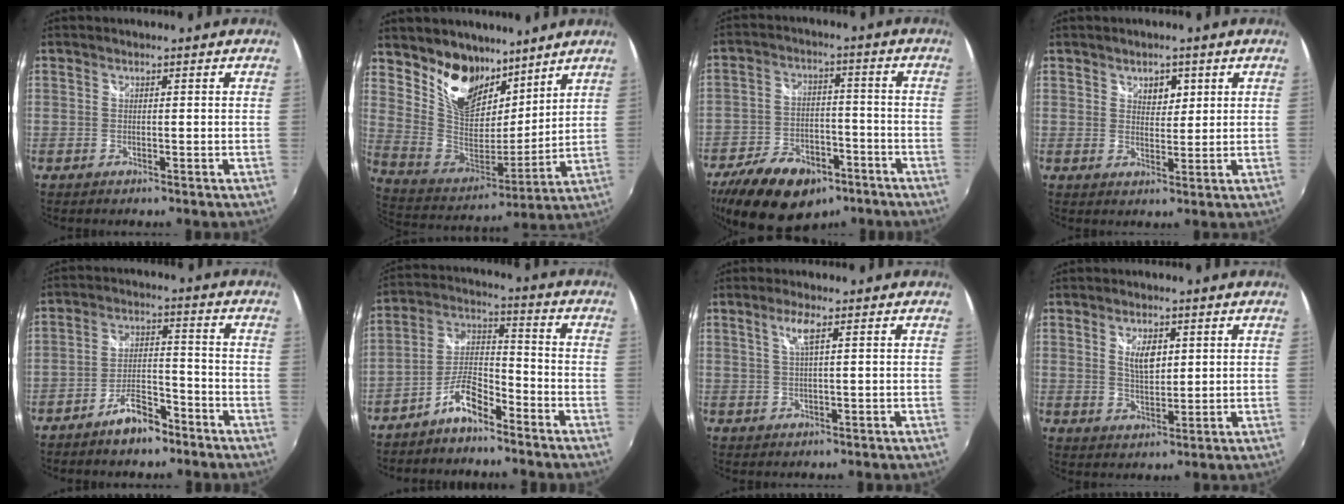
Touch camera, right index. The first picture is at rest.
{"total": 15.6, "force": [10.9, 8.8, 6.8], "torque": [-0.145, -0.002, 0.210]}
{"total": 18.1, "force": [-11.5, 10.0, 9.7], "torque": [-0.214, -0.012, -0.176]}
{"total": 3.3, "force": [1.6, 2.2, 1.8], "torque": [-0.021, 0.005, 0.027]}
{"total": 7.0, "force": [-5.3, 2.5, 3.9], "torque": [-0.081, 0.015, -0.084]}
{"total": 7.6, "force": [-5.6, 2.1, 4.6], "torque": [-0.104, 0.025, -0.103]}
{"total": 2.9, "force": [1.2, -0.2, 2.6], "torque": [-0.053, 0.000, 0.024]}
{"total": 5.2, "force": [1.7, 2.6, 4.1], "torque": [-0.069, -0.001, 0.032]}